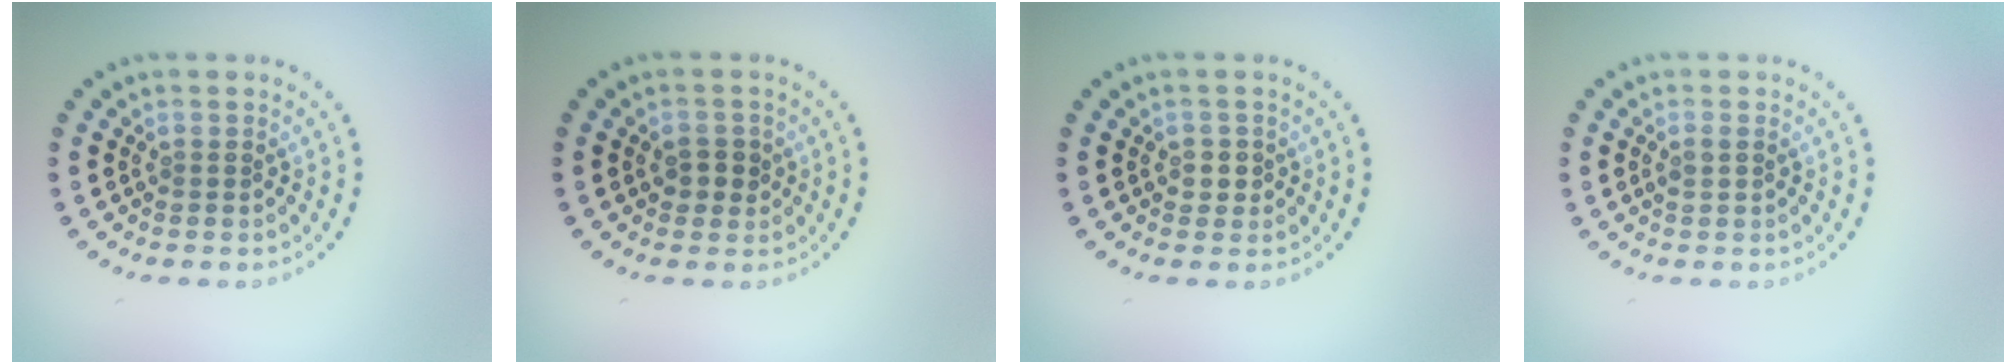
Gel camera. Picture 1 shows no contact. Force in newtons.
{"total": 1.9, "press": 1.9, "slide": 0.4}
{"total": 1.2, "press": 1.0, "slide": 0.5}
{"total": 1.0, "press": 0.9, "slide": 0.4}